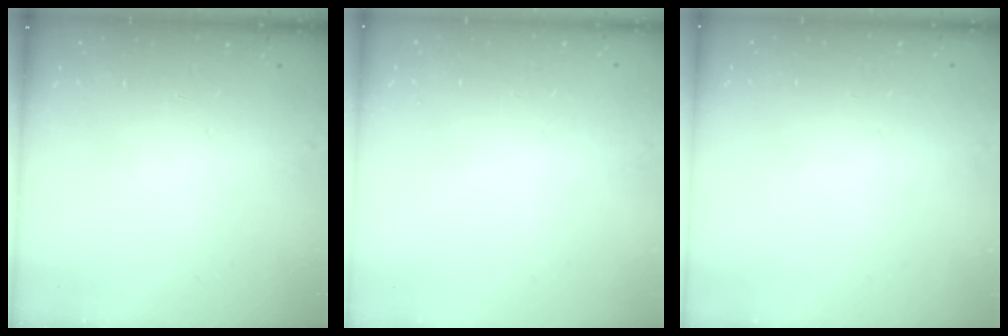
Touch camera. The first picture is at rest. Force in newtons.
{"total": 0.6, "press": 0.6, "slide": 0.1}
{"total": 0.0}